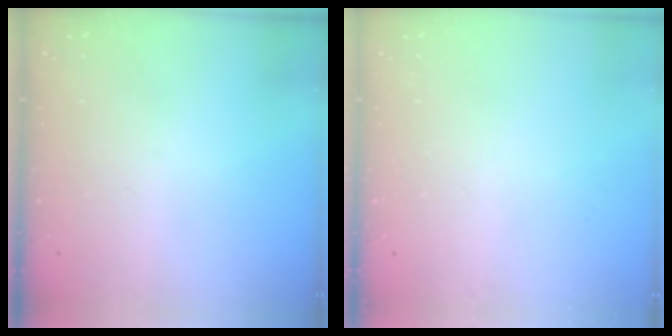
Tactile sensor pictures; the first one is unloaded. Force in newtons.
{"total": 0.0}